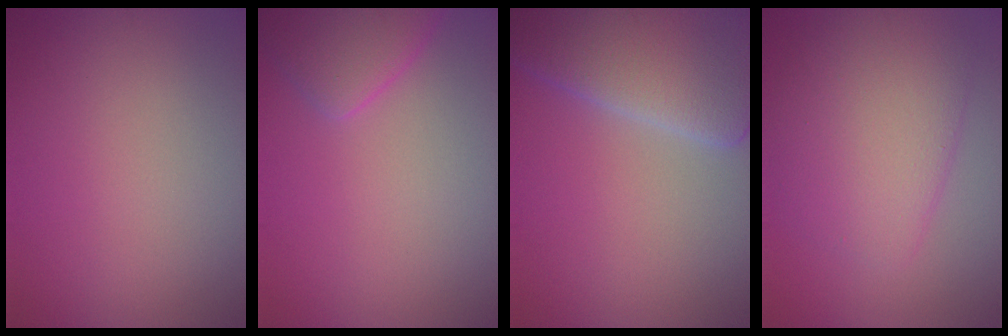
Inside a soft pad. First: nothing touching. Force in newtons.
{"total": 3.5, "press": 3.5, "slide": 0.2}
{"total": 12.2, "press": 12.1, "slide": 0.8}
{"total": 6.0, "press": 6.0, "slide": 0.2}